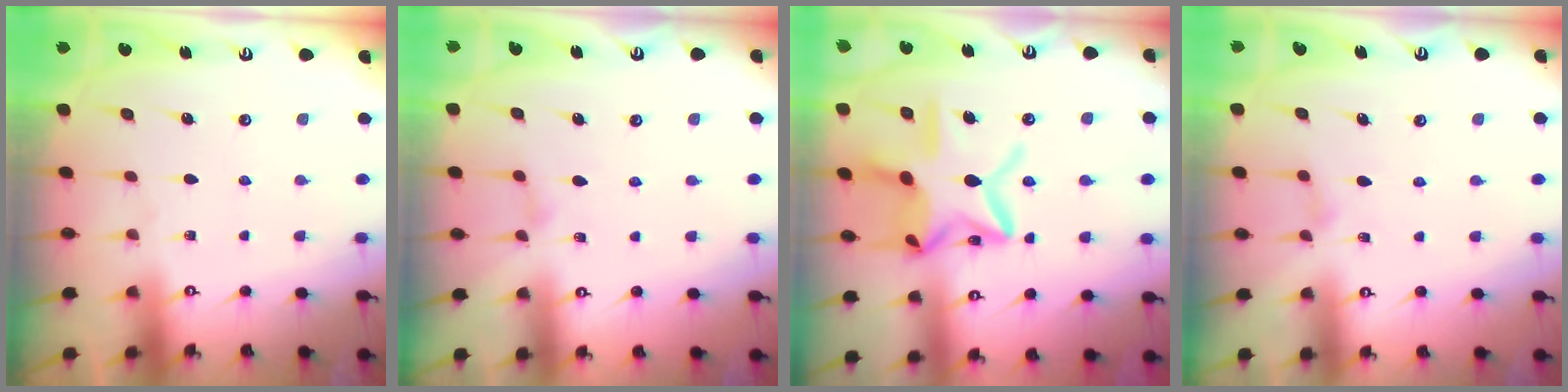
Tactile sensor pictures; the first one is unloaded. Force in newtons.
{"total": 1.3, "press": 1.3, "slide": 0.2}
{"total": 16.7, "press": 16.6, "slide": 1.4}
{"total": 2.0, "press": 2.0, "slide": 0.4}